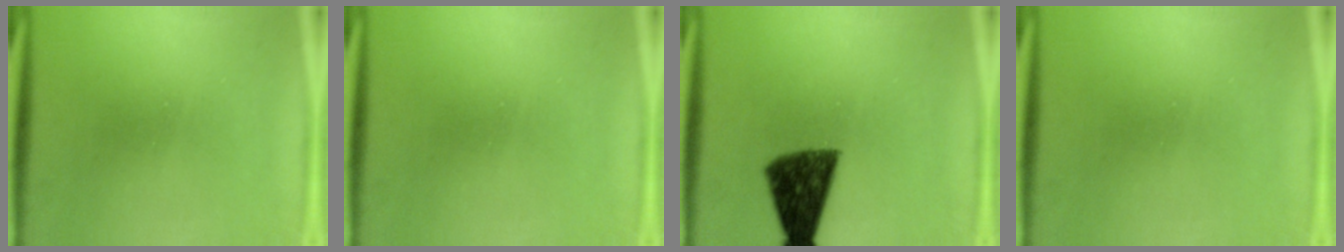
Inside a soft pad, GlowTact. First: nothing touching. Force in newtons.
{"total": 0.0}
{"total": 9.7}
{"total": 0.0}